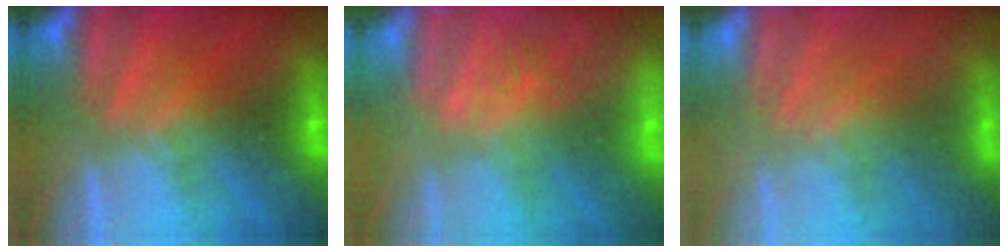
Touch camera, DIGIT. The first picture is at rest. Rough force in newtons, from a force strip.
{"total": 3.3}
{"total": 2.9}